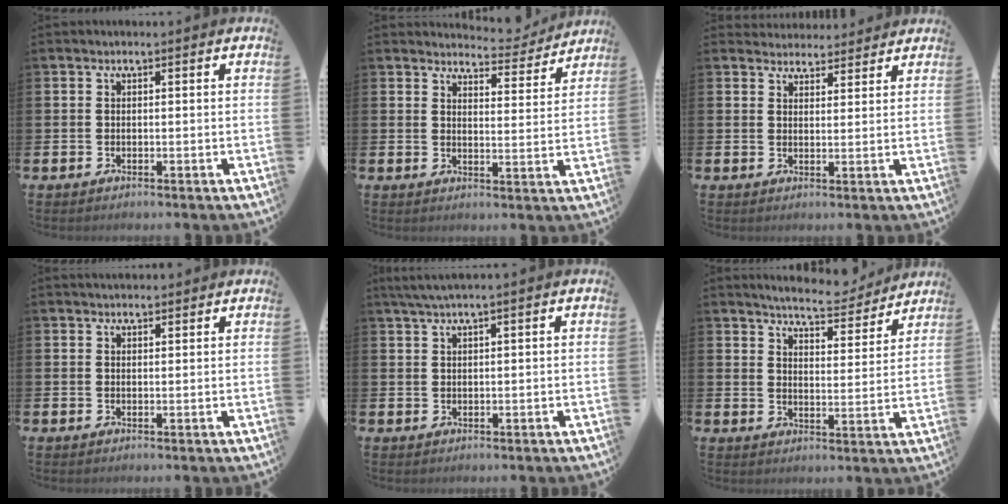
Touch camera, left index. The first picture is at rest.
{"total": 4.7, "force": [4.6, 0.8, 0.3], "torque": [-0.002, -0.039, 0.077]}
{"total": 3.5, "force": [3.3, 1.0, -0.3], "torque": [0.000, -0.018, 0.061]}
{"total": 1.8, "force": [1.8, 0.5, 0.2], "torque": [0.006, -0.005, 0.030]}
{"total": 2.4, "force": [1.8, -0.1, 1.7], "torque": [-0.037, 0.004, 0.033]}
{"total": 6.4, "force": [6.2, 0.6, 1.2], "torque": [-0.034, -0.043, 0.107]}